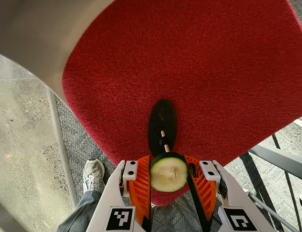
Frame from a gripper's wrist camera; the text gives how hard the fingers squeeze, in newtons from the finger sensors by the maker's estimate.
{"total": 11.3, "left": 11.2, "right": 11.4}